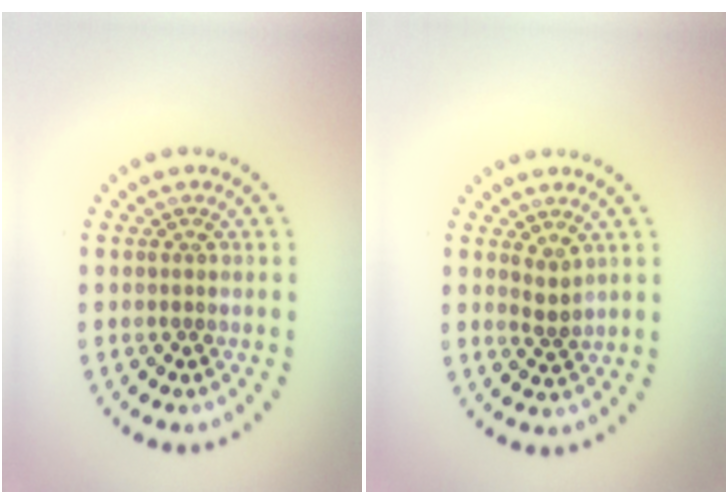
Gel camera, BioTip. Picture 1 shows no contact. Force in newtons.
{"total": 1.4, "press": 1.0, "slide": 1.0}